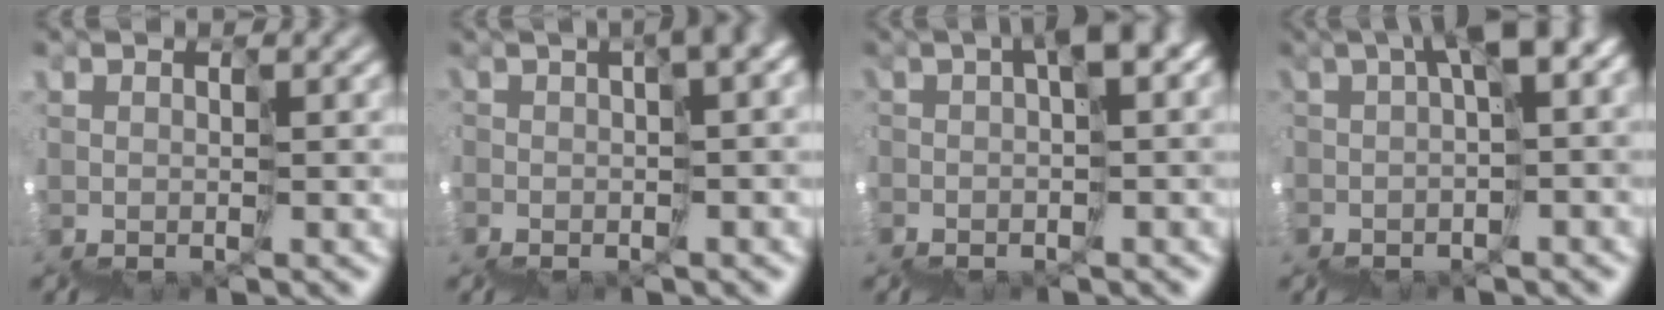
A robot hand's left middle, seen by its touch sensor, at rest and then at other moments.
{"total": 7.9, "force": [0.3, 2.7, 7.4], "torque": [-0.084, 0.022, 0.024]}
{"total": 5.0, "force": [0.1, 1.2, 4.9], "torque": [-0.083, 0.018, -0.001]}
{"total": 6.9, "force": [0.1, 1.8, 6.7], "torque": [-0.106, 0.018, 0.011]}